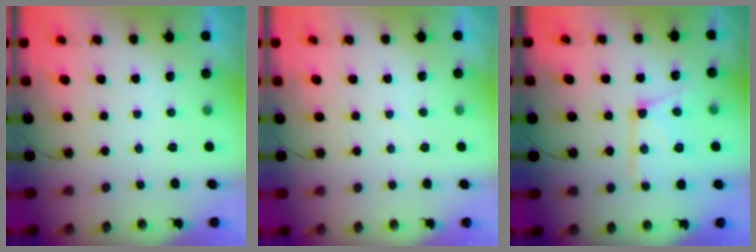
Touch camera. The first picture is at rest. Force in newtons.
{"total": 3.6, "press": 3.6, "slide": 0.6}
{"total": 15.1, "press": 15.1, "slide": 1.1}